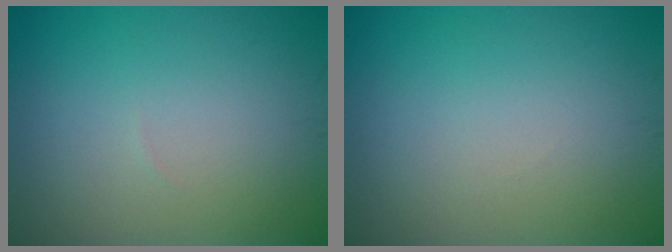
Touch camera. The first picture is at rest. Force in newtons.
{"total": 0.0}